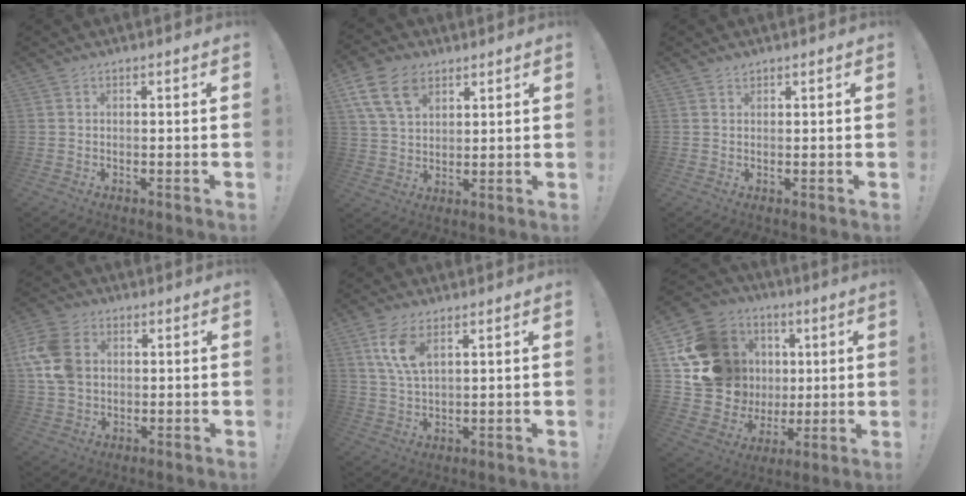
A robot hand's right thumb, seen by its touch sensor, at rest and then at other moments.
{"total": 12.7, "force": [6.6, 8.3, 6.8], "torque": [-0.117, -0.019, 0.131]}
{"total": 0.8, "force": [0.7, 0.3, 0.3], "torque": [-0.005, -0.001, 0.013]}
{"total": 13.0, "force": [2.3, 9.8, 8.2], "torque": [-0.164, 0.001, 0.049]}
{"total": 8.4, "force": [4.2, 3.6, 6.3], "torque": [-0.128, -0.016, 0.075]}
{"total": 22.3, "force": [5.7, 19.2, 9.9], "torque": [-0.167, -0.025, 0.166]}